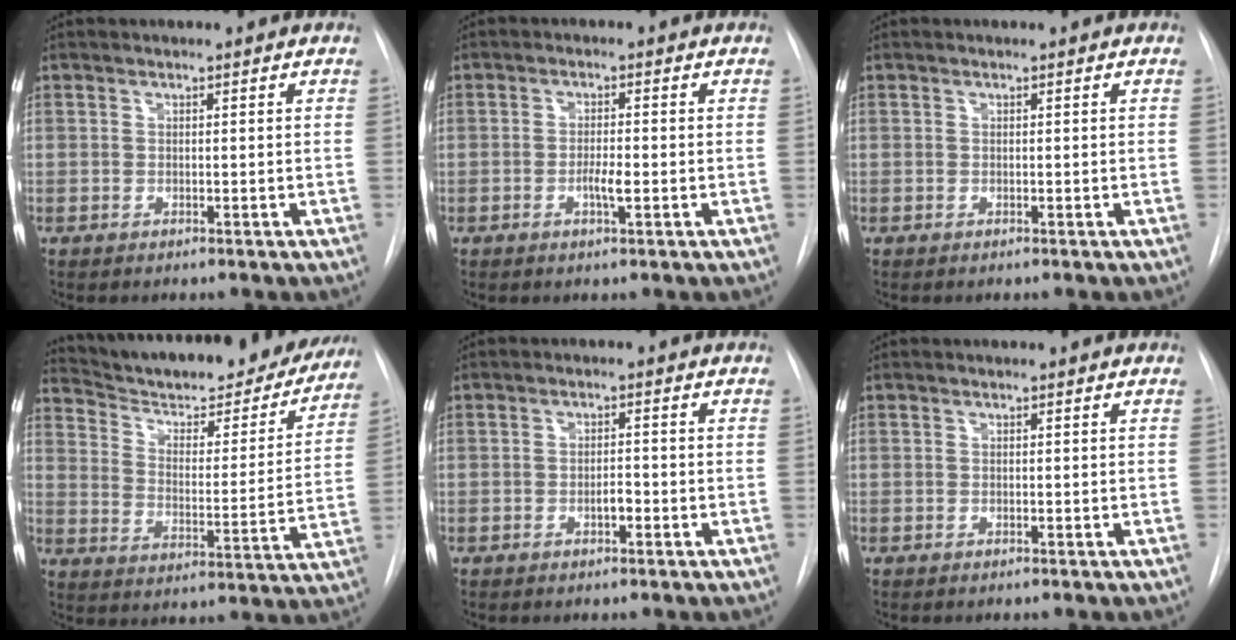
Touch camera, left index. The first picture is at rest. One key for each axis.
{"total": 2.5, "fx": -0.8, "fy": 0.4, "fz": 2.3, "tx": -0.043, "ty": 0.000, "tz": -0.014}
{"total": 0.0}
{"total": 26.5, "fx": 24.0, "fy": 5.2, "fz": 9.9, "tx": -0.151, "ty": -0.041, "tz": 0.321}
{"total": 1.8, "fx": -0.8, "fy": 0.7, "fz": 1.5, "tx": -0.023, "ty": 0.003, "tz": -0.013}
{"total": 0.0}